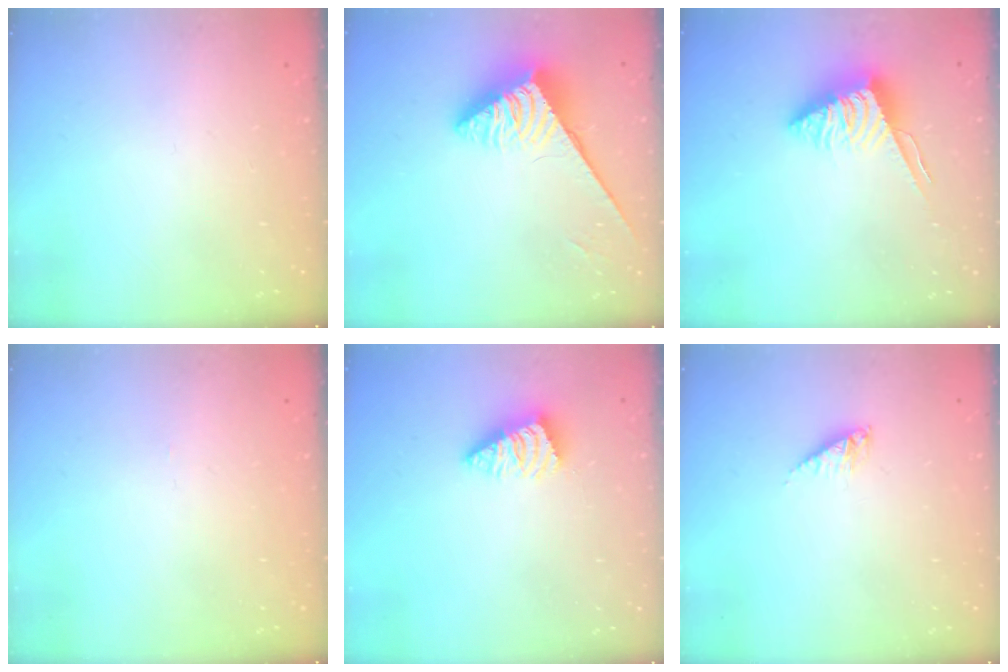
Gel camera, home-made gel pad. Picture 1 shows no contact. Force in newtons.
{"total": 4.3, "press": 4.3, "slide": 0.4}
{"total": 6.4, "press": 6.4, "slide": 0.5}
{"total": 0.0}
{"total": 2.6, "press": 2.6, "slide": 0.5}
{"total": 4.3, "press": 4.3, "slide": 0.3}